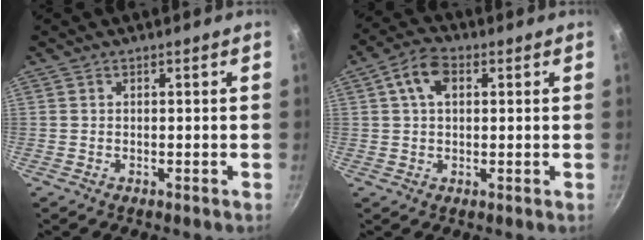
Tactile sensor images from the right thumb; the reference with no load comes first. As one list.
[{"total": 6.5, "force": [1.9, 4.1, 4.6], "torque": [-0.071, 0.011, 0.027]}]